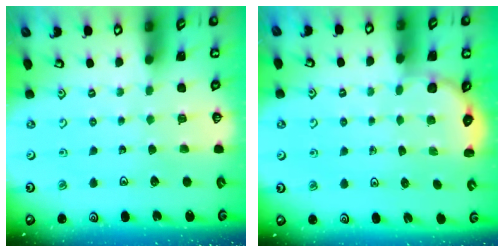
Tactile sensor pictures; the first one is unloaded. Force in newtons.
{"total": 3.0, "press": 2.6, "slide": 1.4}